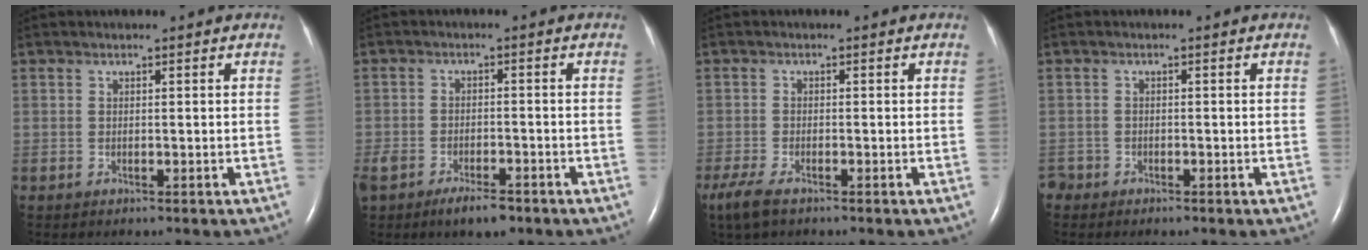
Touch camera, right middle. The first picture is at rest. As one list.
[{"total": 6.7, "force": [-4.8, 2.7, 3.8], "torque": [-0.072, -0.005, -0.080]}, {"total": 4.9, "force": [-3.4, 1.4, 3.2], "torque": [-0.072, -0.014, -0.060]}, {"total": 1.8, "force": [-1.4, 1.0, 0.0], "torque": [-0.004, 0.002, -0.027]}]